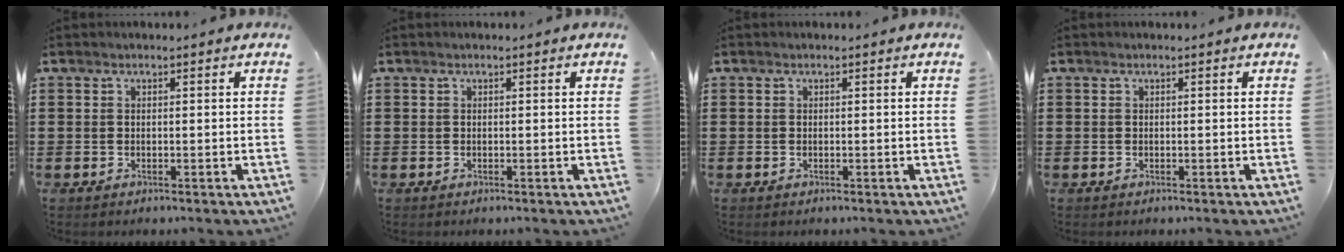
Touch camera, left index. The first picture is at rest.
{"total": 0.0}
{"total": 0.0}
{"total": 0.0}